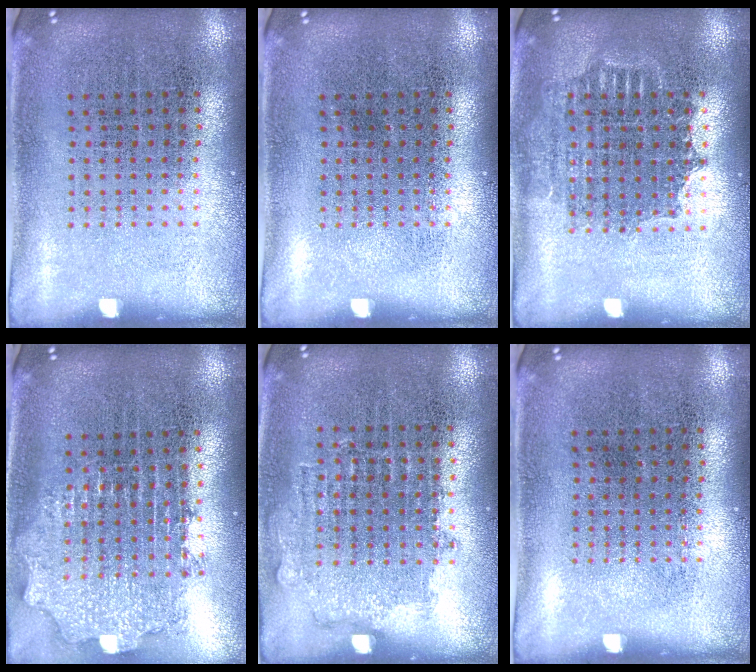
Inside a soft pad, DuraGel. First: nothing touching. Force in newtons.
{"total": 0.0}
{"total": 1.4, "press": 1.2, "slide": 0.7}
{"total": 2.0, "press": 1.5, "slide": 1.3}
{"total": 0.9, "press": 0.8, "slide": 0.3}
{"total": 0.0}